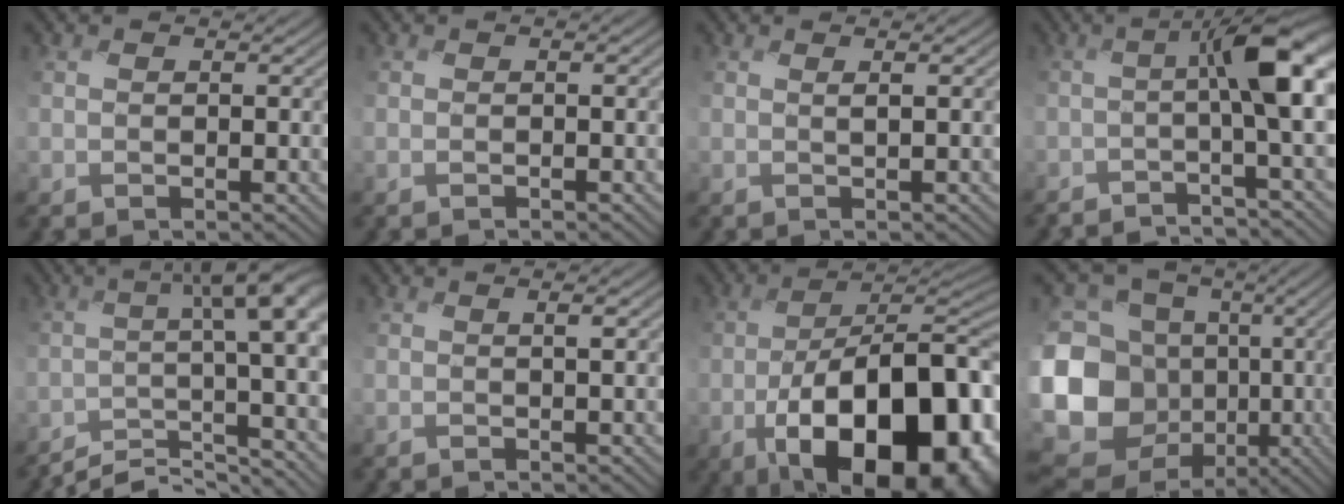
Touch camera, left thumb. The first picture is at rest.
{"total": 0.6, "force": [-0.3, -0.6, 0.0], "torque": [-0.002, 0.003, -0.010]}
{"total": 0.8, "force": [0.3, -0.6, 0.5], "torque": [-0.016, 0.005, -0.001]}
{"total": 7.1, "force": [-2.0, 0.9, 6.8], "torque": [-0.074, 0.005, -0.052]}
{"total": 8.9, "force": [-4.6, 1.6, 7.4], "torque": [-0.080, 0.017, -0.089]}
{"total": 0.7, "force": [0.0, -0.7, 0.3], "torque": [-0.011, 0.005, -0.005]}
{"total": 20.8, "force": [-8.2, 10.5, 16.0], "torque": [-0.239, -0.039, -0.115]}
{"total": 17.5, "force": [-4.6, 14.3, 8.8], "torque": [-0.264, -0.005, -0.082]}